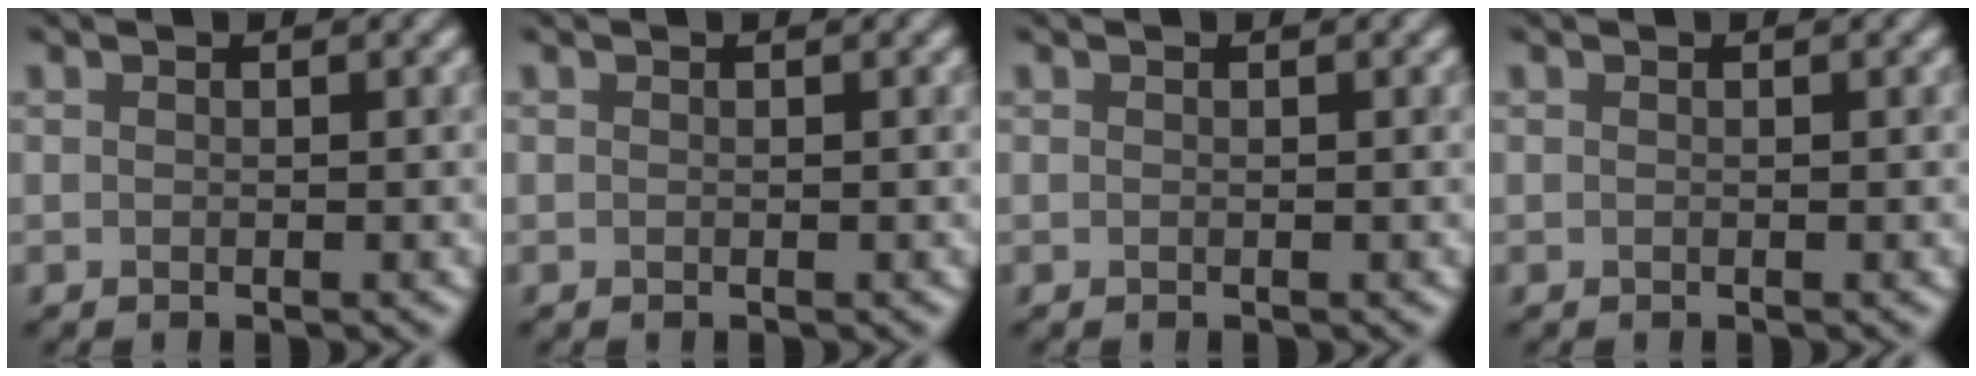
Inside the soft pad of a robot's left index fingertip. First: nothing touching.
{"total": 0.0}
{"total": 0.0}
{"total": 0.0}